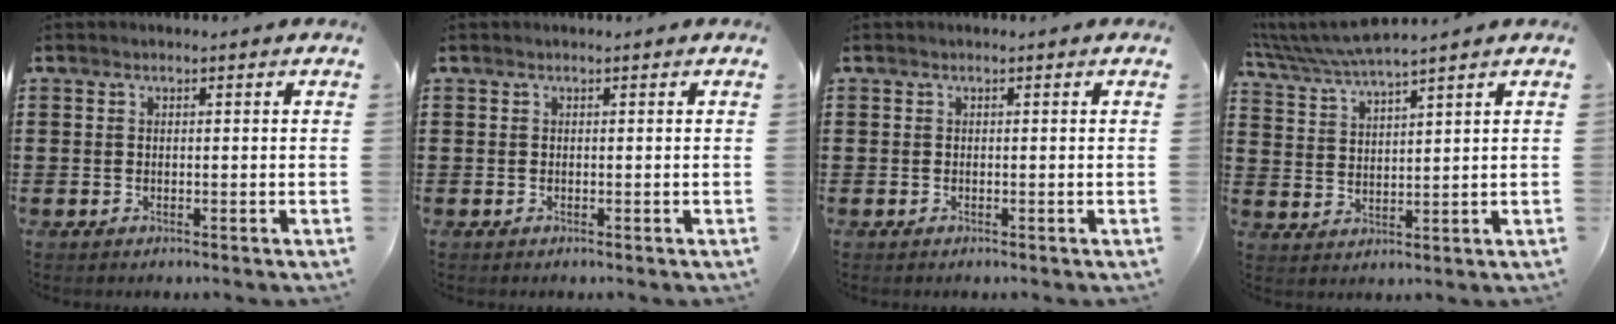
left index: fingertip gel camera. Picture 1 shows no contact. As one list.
[{"total": 0.0}, {"total": 0.0}, {"total": 4.6, "force": [4.3, -0.5, 1.6], "torque": [-0.046, -0.021, 0.075]}]